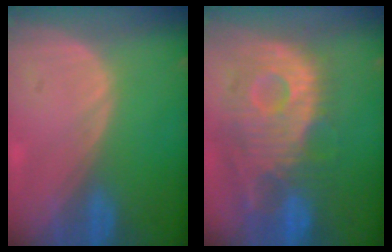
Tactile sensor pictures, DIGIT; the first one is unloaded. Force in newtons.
{"total": 12.1, "press": 10.8, "slide": 5.4}